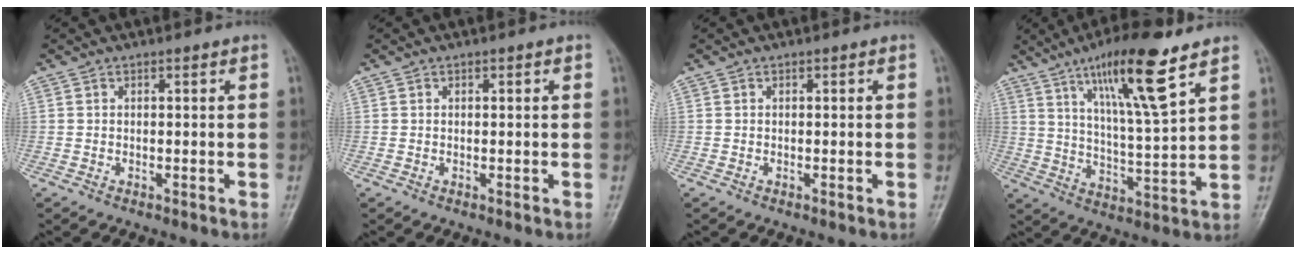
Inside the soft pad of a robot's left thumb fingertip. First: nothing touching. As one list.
[{"total": 0.0}, {"total": 0.0}, {"total": 15.0, "force": [8.9, 2.2, 11.8], "torque": [-0.197, -0.047, 0.156]}]